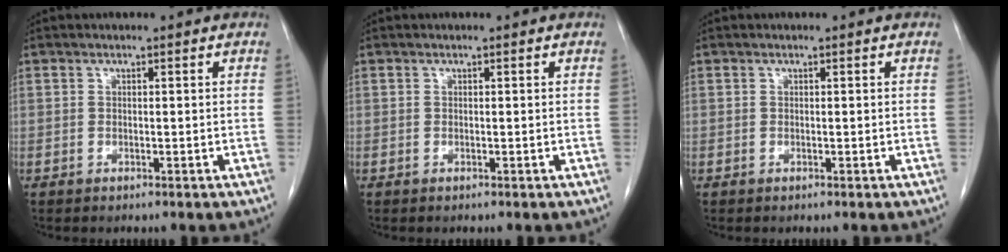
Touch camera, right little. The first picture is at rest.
{"total": 0.0}
{"total": 0.0}